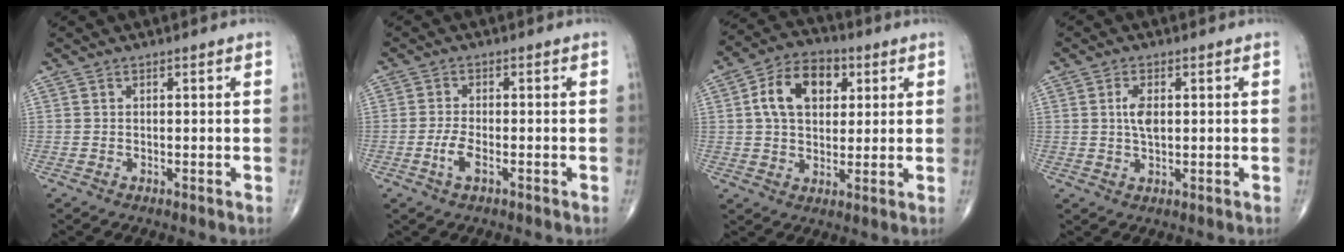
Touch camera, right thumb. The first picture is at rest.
{"total": 3.3, "force": [-1.4, 1.2, 2.7], "torque": [-0.062, 0.007, -0.027]}
{"total": 12.1, "force": [3.2, 8.0, 8.4], "torque": [-0.120, 0.007, 0.048]}
{"total": 3.9, "force": [0.7, 1.9, 3.3], "torque": [-0.064, -0.002, 0.013]}